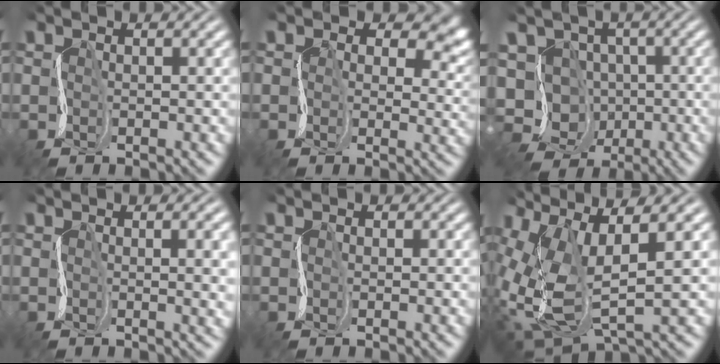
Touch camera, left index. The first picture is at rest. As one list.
[{"total": 7.2, "force": [2.4, 5.0, 4.7], "torque": [-0.079, -0.002, 0.040]}, {"total": 9.0, "force": [-2.3, 8.2, 2.9], "torque": [-0.043, 0.019, -0.065]}, {"total": 5.6, "force": [0.4, 2.5, 5.0], "torque": [-0.038, 0.004, 0.007]}, {"total": 0.7, "force": [0.3, 0.7, 0.0], "torque": [0.006, 0.002, 0.004]}, {"total": 9.5, "force": [0.5, 4.5, 8.4], "torque": [-0.203, -0.011, 0.022]}]